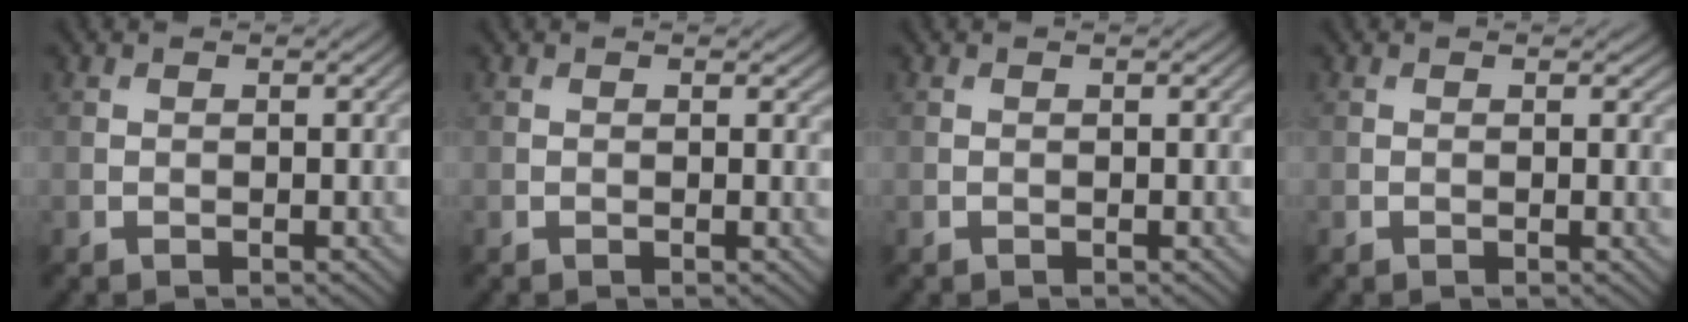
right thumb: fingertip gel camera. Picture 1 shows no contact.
{"total": 0.9, "force": [0.2, 0.4, 0.8], "torque": [-0.011, -0.002, 0.002]}
{"total": 0.0}
{"total": 1.0, "force": [0.2, 0.5, 0.8], "torque": [-0.012, -0.003, 0.002]}